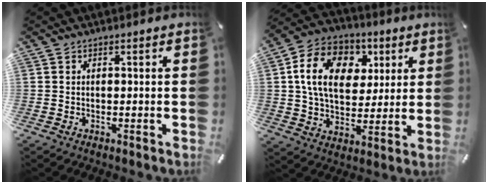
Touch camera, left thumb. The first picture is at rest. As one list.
[{"total": 16.3, "force": [4.3, 12.3, 9.8], "torque": [-0.182, 0.008, 0.079]}]